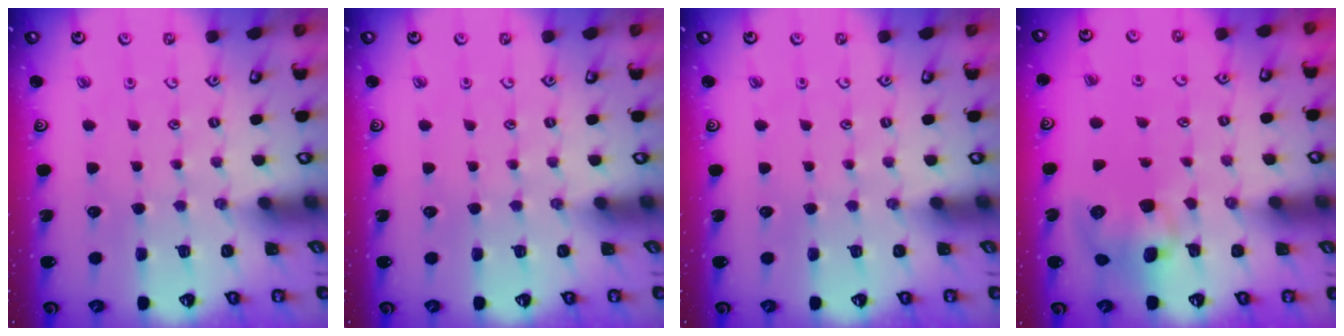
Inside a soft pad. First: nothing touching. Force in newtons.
{"total": 0.0}
{"total": 0.0}
{"total": 9.1, "press": 9.0, "slide": 1.3}